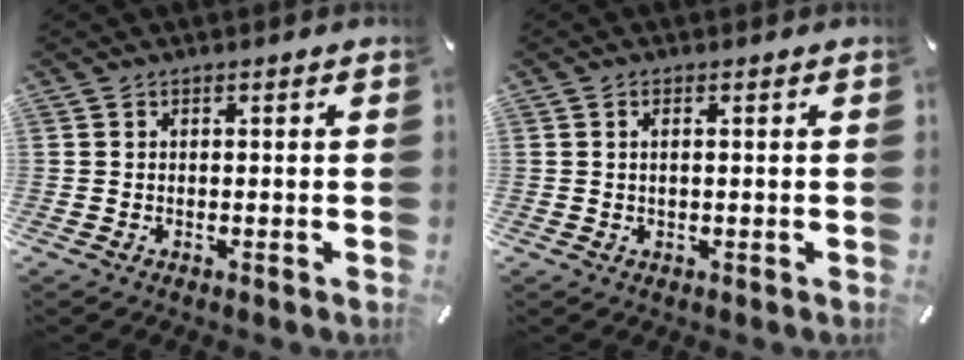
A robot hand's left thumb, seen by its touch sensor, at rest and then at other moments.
{"total": 1.2, "force": [0.3, 0.3, 1.2], "torque": [-0.023, 0.000, 0.004]}